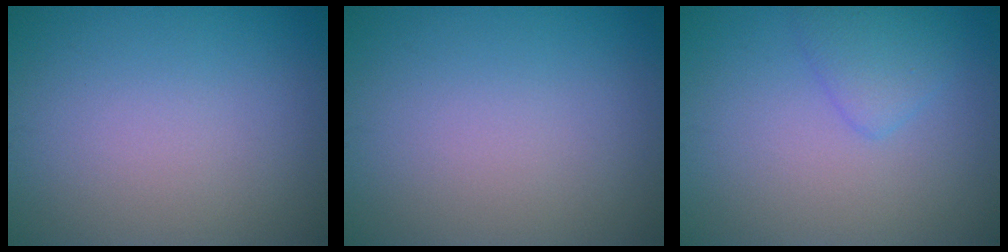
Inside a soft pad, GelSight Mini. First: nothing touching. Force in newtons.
{"total": 0.0}
{"total": 2.0, "press": 2.0, "slide": 0.2}